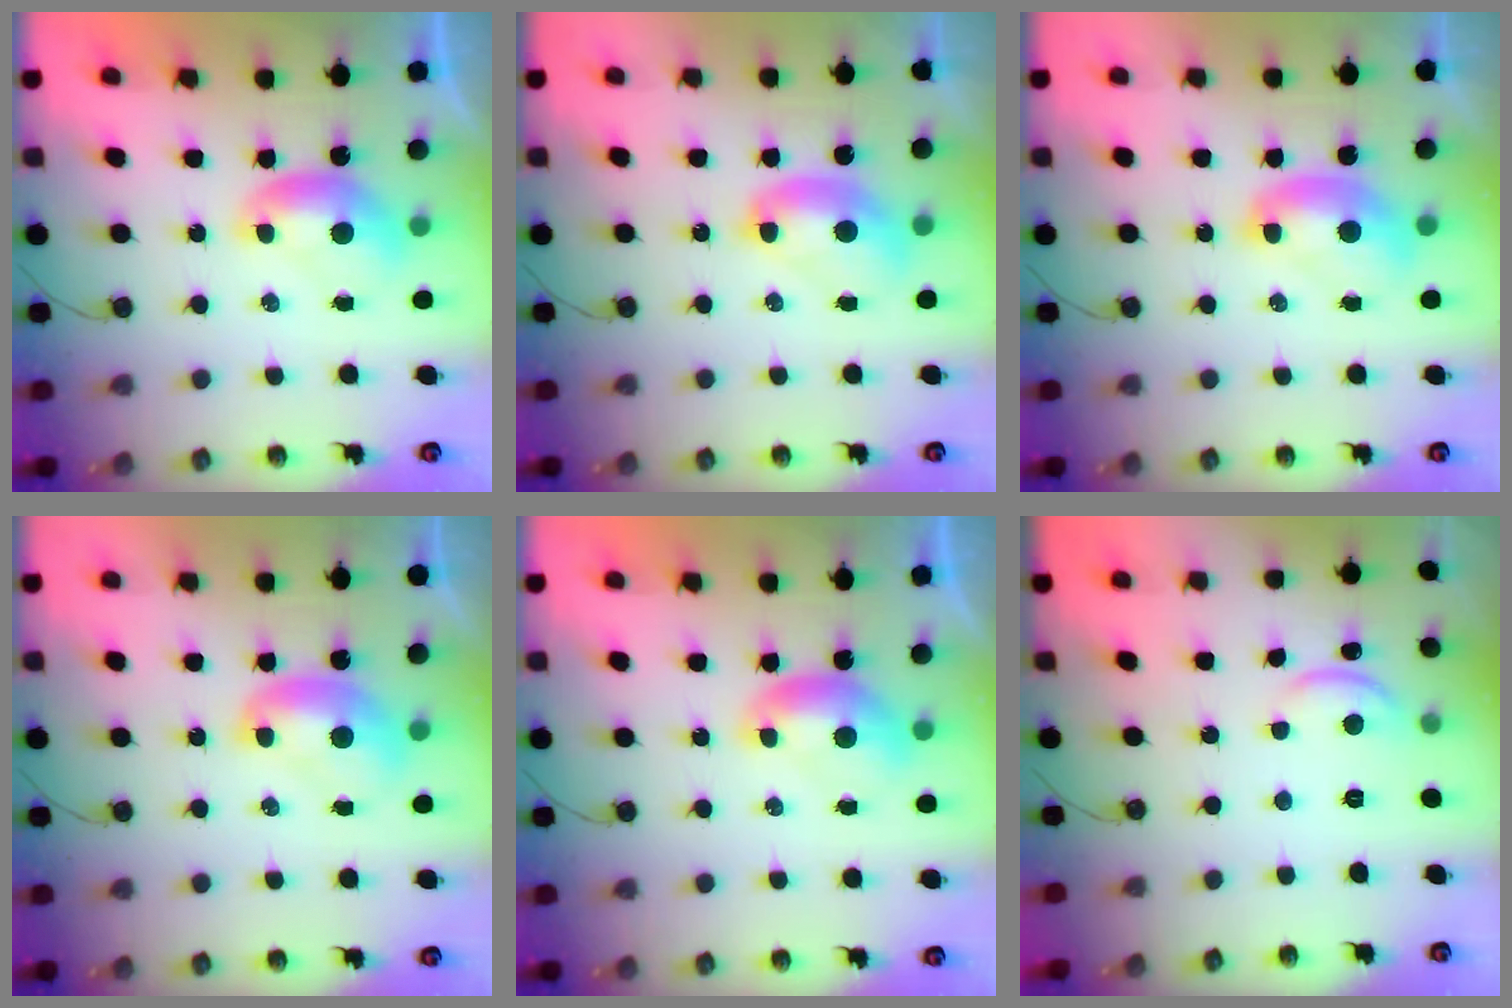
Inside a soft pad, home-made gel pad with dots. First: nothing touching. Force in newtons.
{"total": 2.6, "press": 2.6, "slide": 0.1}
{"total": 2.2, "press": 2.2, "slide": 0.1}
{"total": 1.9, "press": 1.9, "slide": 0.2}
{"total": 0.0}
{"total": 2.0, "press": 2.0, "slide": 0.2}